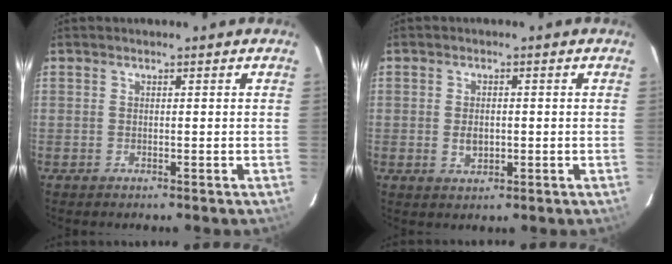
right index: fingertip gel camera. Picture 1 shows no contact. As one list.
[{"total": 3.1, "force": [-0.4, 2.1, 2.2], "torque": [-0.040, 0.001, -0.006]}]